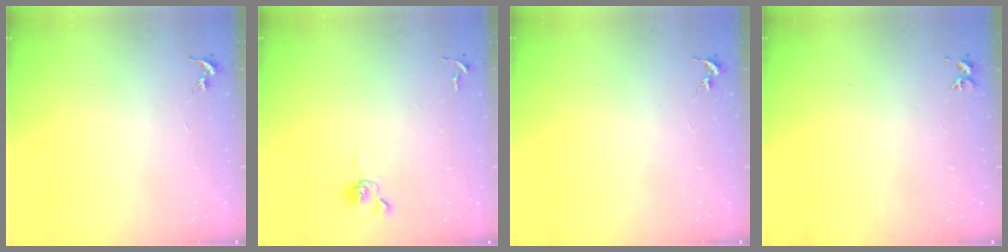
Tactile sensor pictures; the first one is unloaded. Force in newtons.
{"total": 4.7, "press": 4.7, "slide": 0.7}
{"total": 0.0}
{"total": 3.3, "press": 3.3, "slide": 0.4}